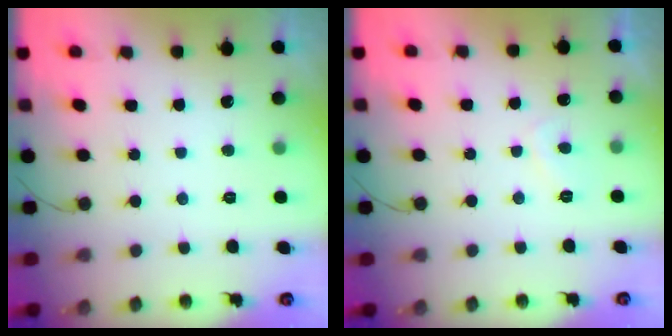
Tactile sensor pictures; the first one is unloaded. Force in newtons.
{"total": 1.5, "press": 1.4, "slide": 0.6}